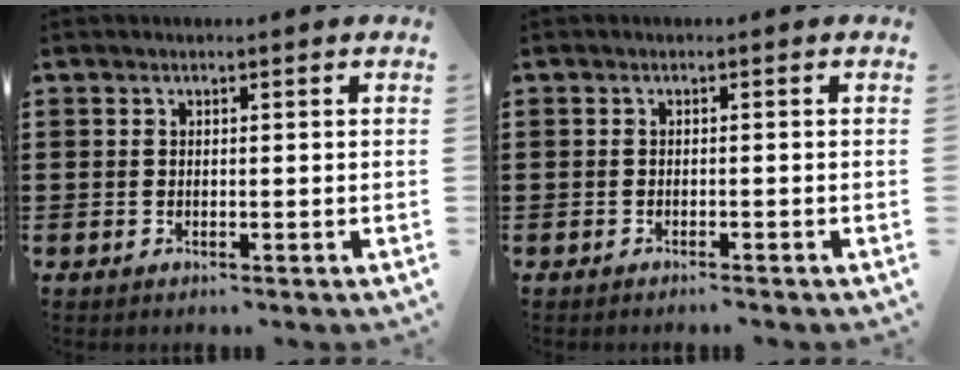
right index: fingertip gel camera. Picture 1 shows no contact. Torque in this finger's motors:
{"motor_torque": [0.28, -0.21, 0.06, -0.01]}